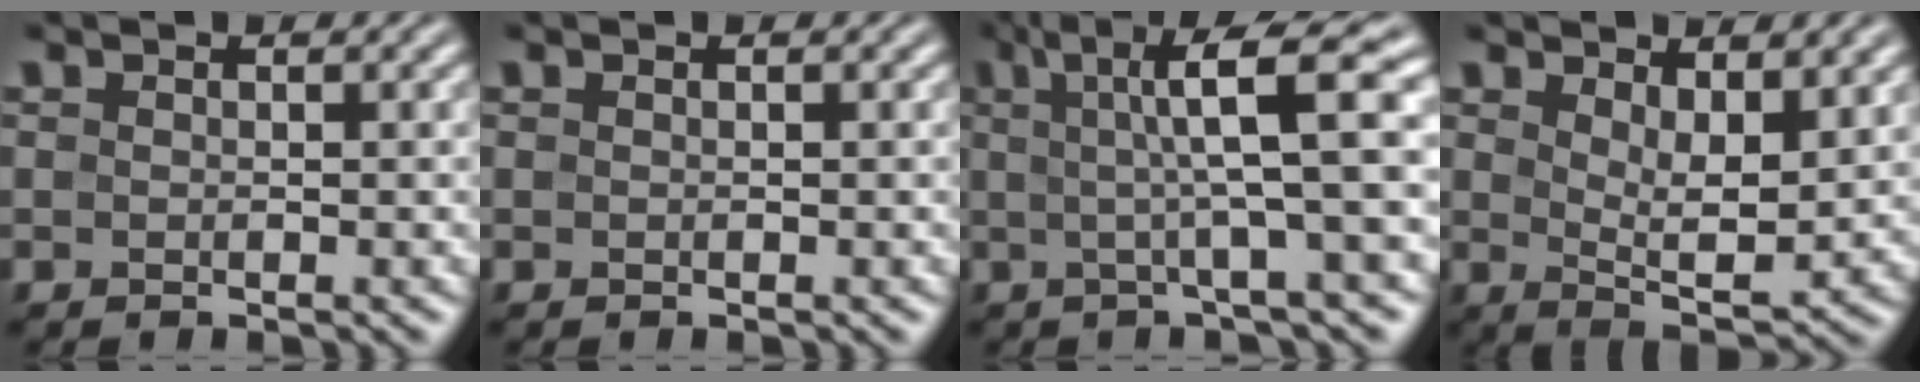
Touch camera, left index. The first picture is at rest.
{"total": 0.0}
{"total": 9.0, "force": [2.1, 1.5, 8.6], "torque": [-0.113, 0.021, 0.026]}
{"total": 5.2, "force": [2.1, 2.0, 4.3], "torque": [-0.077, -0.015, 0.042]}